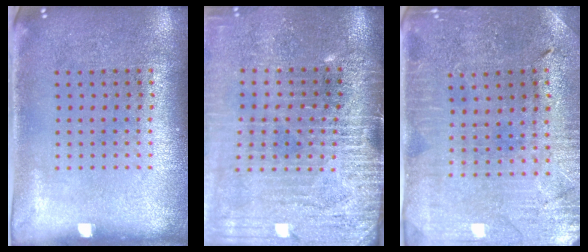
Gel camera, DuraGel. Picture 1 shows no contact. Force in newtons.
{"total": 4.2, "press": 3.6, "slide": 2.1}
{"total": 0.7, "press": 0.6, "slide": 0.3}